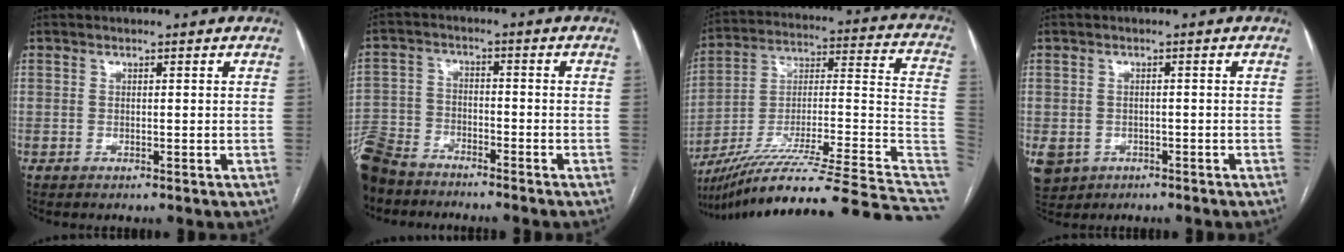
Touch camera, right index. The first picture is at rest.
{"total": 12.0, "force": [-10.1, 5.1, 4.1], "torque": [-0.105, -0.009, -0.186]}
{"total": 34.0, "force": [-27.3, 0.5, 20.4], "torque": [-0.217, -0.014, -0.412]}
{"total": 8.5, "force": [-4.0, 7.0, 2.7], "torque": [-0.082, 0.002, -0.051]}